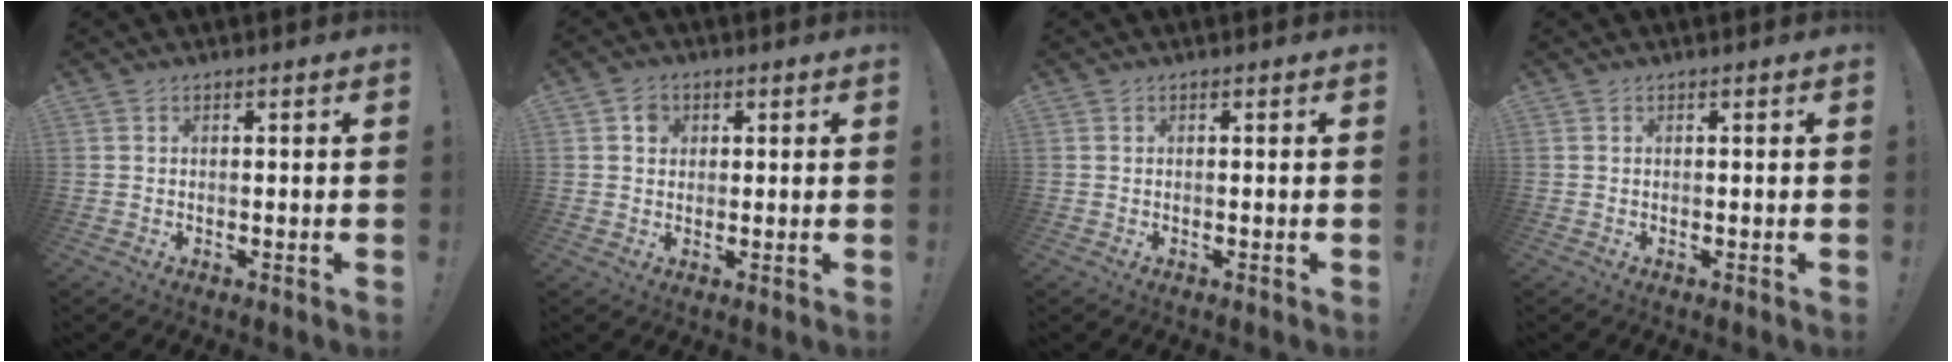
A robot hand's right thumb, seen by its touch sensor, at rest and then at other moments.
{"total": 3.7, "force": [1.2, 3.2, 1.3], "torque": [-0.010, -0.003, 0.018]}
{"total": 0.0}
{"total": 0.0}